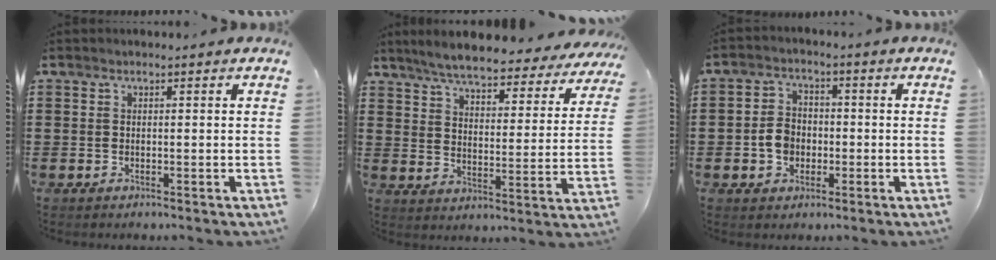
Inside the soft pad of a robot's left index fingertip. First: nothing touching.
{"total": 6.1, "force": [5.7, 0.4, 2.1], "torque": [-0.067, -0.035, 0.096]}
{"total": 4.5, "force": [-1.1, 3.5, 2.6], "torque": [-0.070, 0.003, -0.027]}